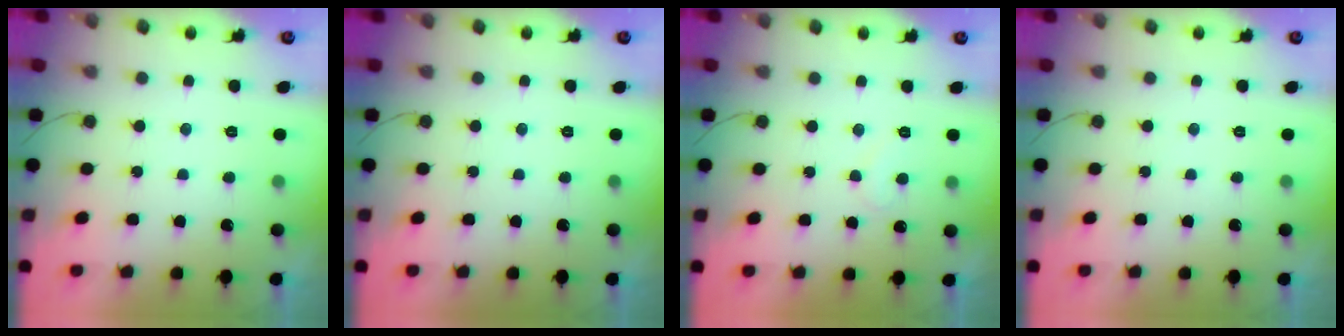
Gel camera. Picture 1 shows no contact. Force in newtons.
{"total": 0.0}
{"total": 6.8, "press": 6.8, "slide": 0.6}
{"total": 0.0}